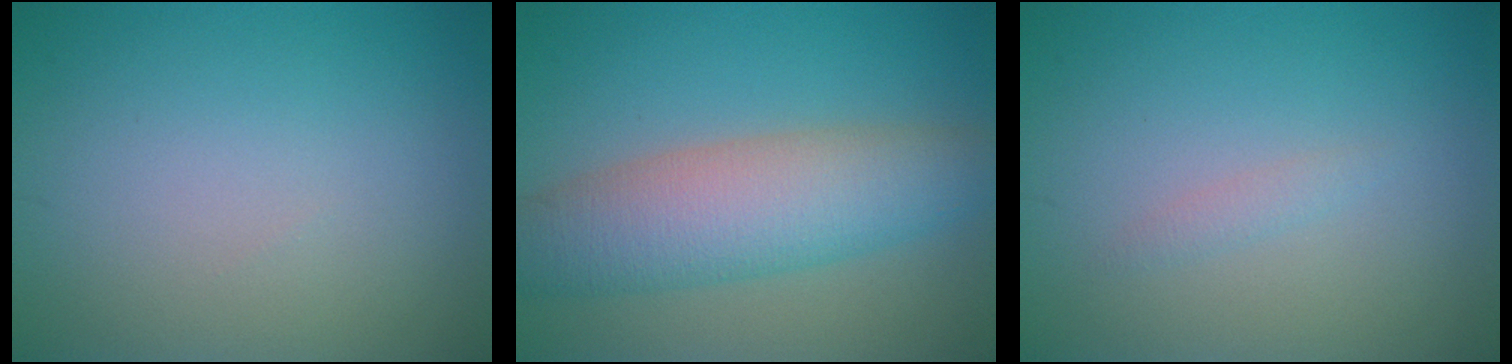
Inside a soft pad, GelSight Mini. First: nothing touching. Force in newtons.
{"total": 7.3, "press": 7.3, "slide": 0.2}
{"total": 0.8, "press": 0.8, "slide": 0.0}